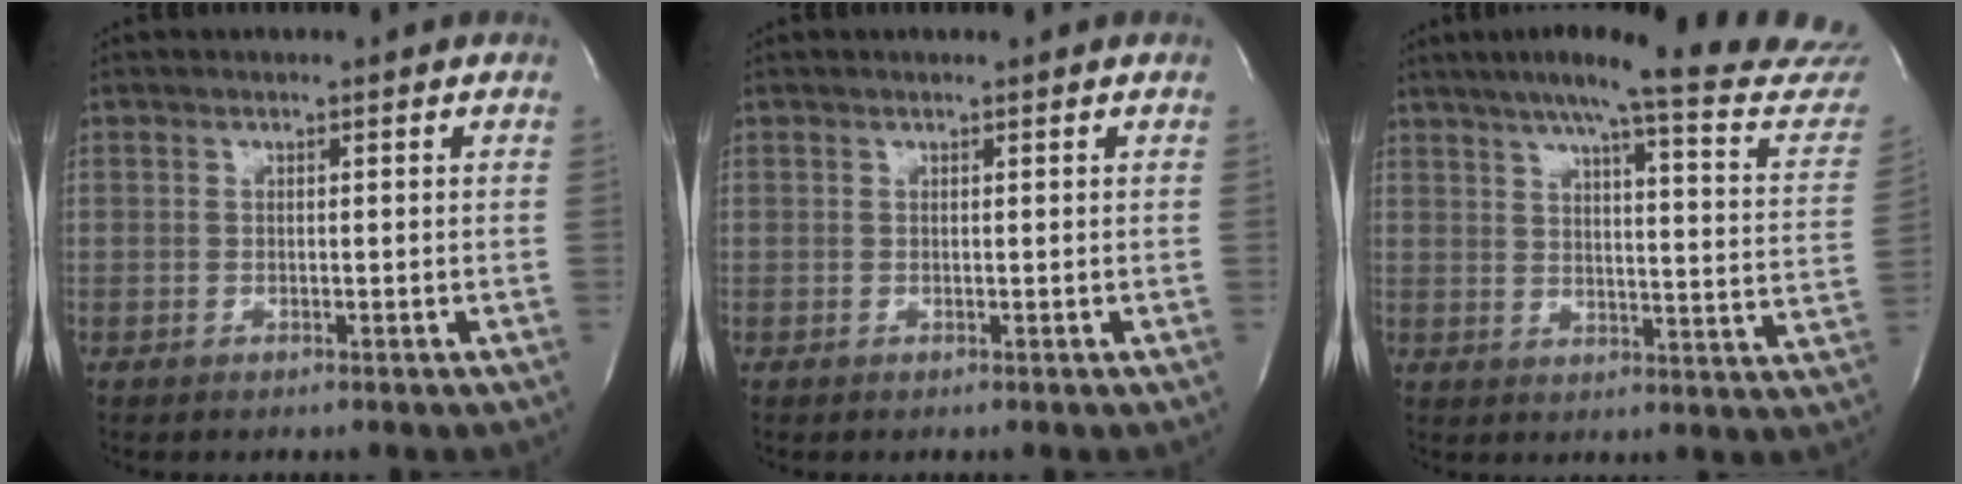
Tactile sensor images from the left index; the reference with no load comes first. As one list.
[{"total": 0.0}, {"total": 24.5, "force": [22.4, 0.0, 9.8], "torque": [-0.142, -0.082, 0.267]}]